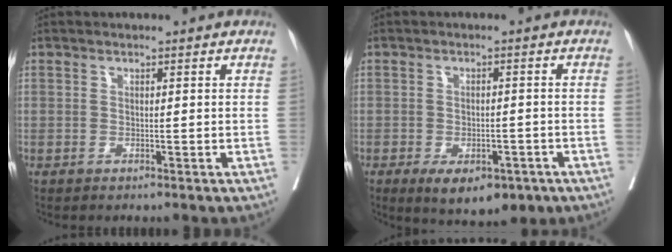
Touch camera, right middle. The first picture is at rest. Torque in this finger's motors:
{"motor_torque": [0.77, -0.50, 0.11, 0.08]}